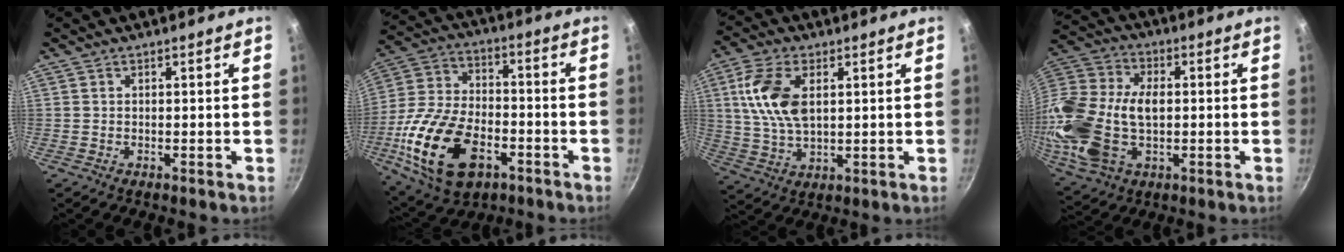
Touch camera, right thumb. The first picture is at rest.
{"total": 21.5, "force": [-7.7, 12.8, 15.4], "torque": [-0.294, 0.028, -0.137]}
{"total": 11.6, "force": [2.8, 6.5, 9.2], "torque": [-0.175, -0.004, 0.055]}
{"total": 21.7, "force": [-1.2, 13.9, 16.7], "torque": [-0.341, 0.022, -0.019]}